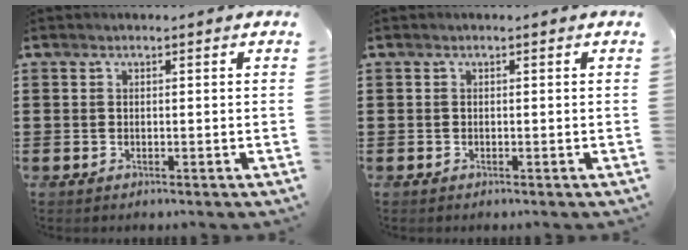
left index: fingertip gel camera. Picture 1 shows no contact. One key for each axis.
{"total": 0.0}